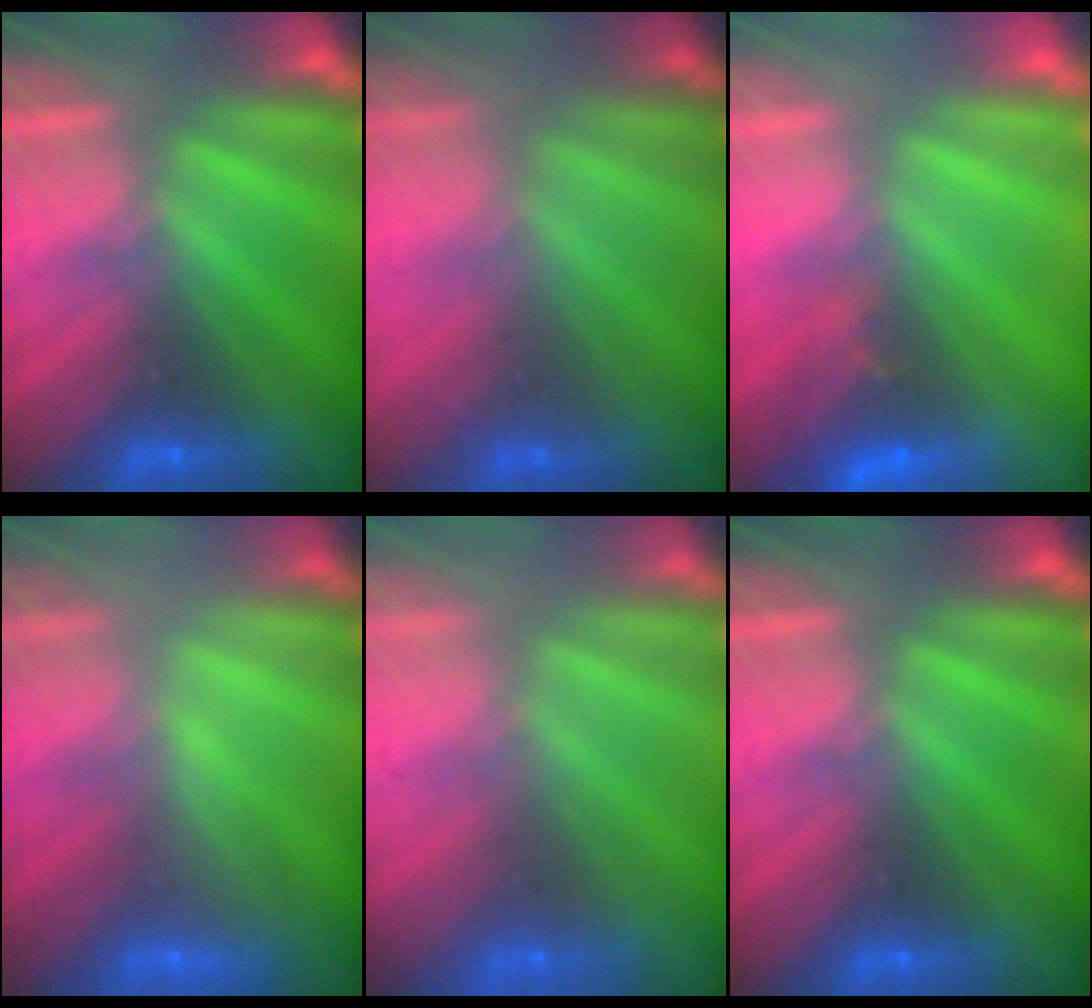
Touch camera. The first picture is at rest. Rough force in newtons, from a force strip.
{"total": 1.6}
{"total": 2.7}
{"total": 2.3}
{"total": 8.7}
{"total": 0.0}